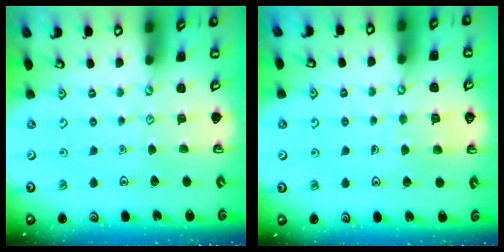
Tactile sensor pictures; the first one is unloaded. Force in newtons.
{"total": 4.7, "press": 4.6, "slide": 0.4}